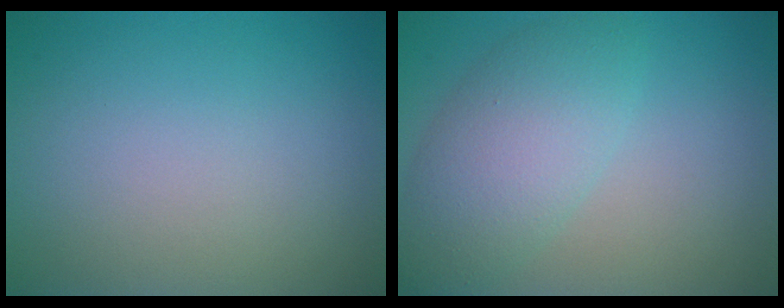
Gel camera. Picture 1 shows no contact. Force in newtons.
{"total": 5.1, "press": 5.1, "slide": 0.2}